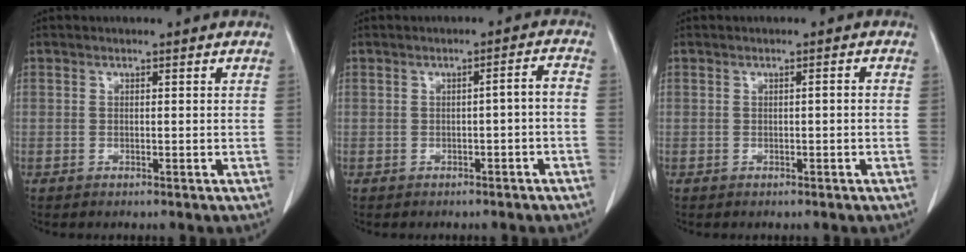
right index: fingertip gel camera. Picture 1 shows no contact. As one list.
[{"total": 2.5, "force": [-1.0, 0.3, 2.3], "torque": [-0.030, 0.009, -0.014]}, {"total": 0.6, "force": [-0.2, 0.1, 0.6], "torque": [-0.009, 0.002, 0.000]}]